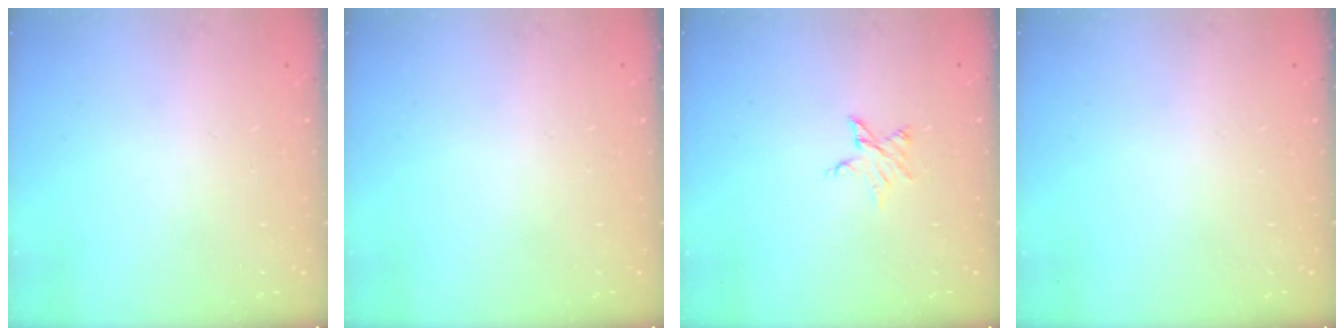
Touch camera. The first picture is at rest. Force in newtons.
{"total": 0.0}
{"total": 3.6, "press": 3.6, "slide": 0.4}
{"total": 0.0}